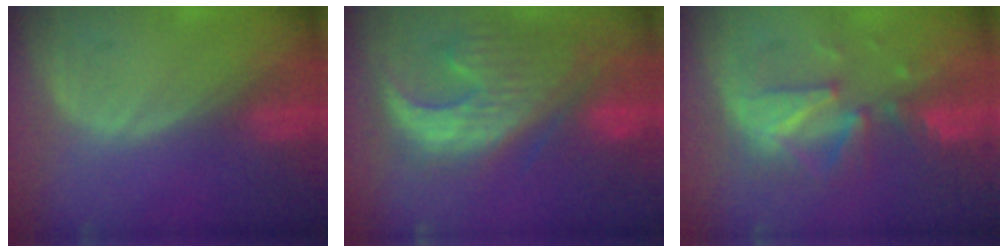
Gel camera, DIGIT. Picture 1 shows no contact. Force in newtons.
{"total": 12.2, "press": 11.2, "slide": 4.9}
{"total": 8.0, "press": 8.0, "slide": 0.6}